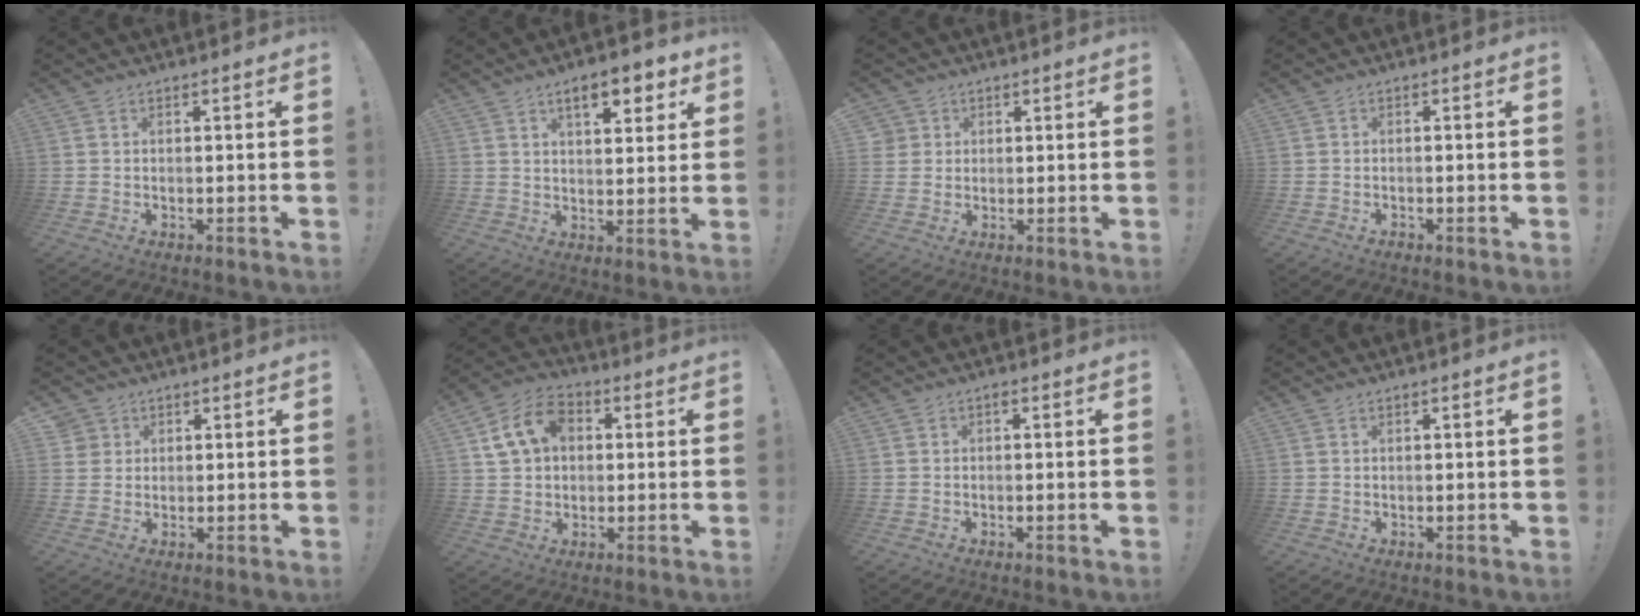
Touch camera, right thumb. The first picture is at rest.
{"total": 9.1, "force": [5.2, 3.3, 6.8], "torque": [-0.082, -0.022, 0.083]}
{"total": 2.9, "force": [1.1, 2.7, 0.3], "torque": [0.000, -0.005, 0.020]}
{"total": 1.0, "force": [-0.7, -0.3, 0.6], "torque": [-0.012, 0.000, -0.012]}
{"total": 3.2, "force": [1.7, 2.7, 0.4], "torque": [-0.012, -0.003, 0.033]}
{"total": 12.5, "force": [3.8, 9.5, 7.2], "torque": [-0.118, 0.010, 0.079]}
{"total": 0.8, "force": [-0.1, -0.2, 0.8], "torque": [-0.018, 0.002, -0.002]}
{"total": 0.6, "force": [0.3, -0.2, 0.6], "torque": [-0.012, 0.000, 0.005]}